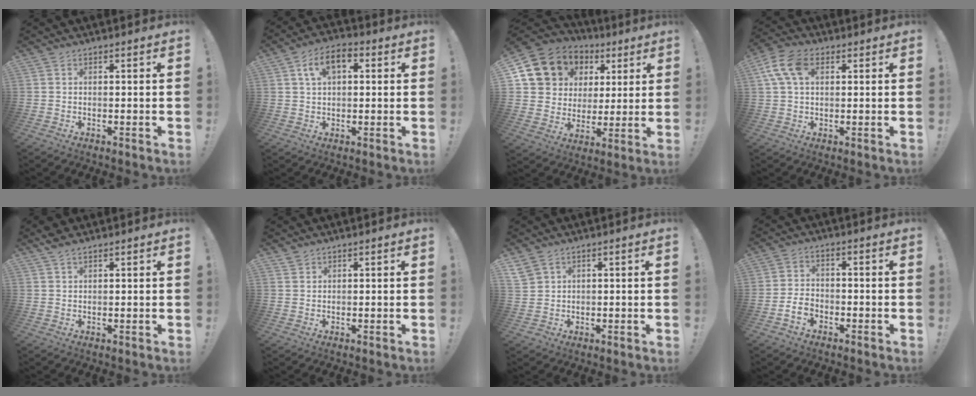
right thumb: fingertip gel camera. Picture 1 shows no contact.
{"total": 8.5, "force": [2.9, 5.0, 6.2], "torque": [-0.104, 0.012, 0.053]}
{"total": 12.4, "force": [6.2, 10.2, 3.3], "torque": [-0.056, -0.035, 0.137]}
{"total": 10.8, "force": [3.4, 6.8, 7.7], "torque": [-0.154, 0.007, 0.069]}
{"total": 2.9, "force": [2.2, 1.0, 1.5], "torque": [-0.025, -0.009, 0.041]}
{"total": 1.3, "force": [1.2, 0.6, 0.1], "torque": [0.001, -0.003, 0.023]}
{"total": 4.4, "force": [2.6, 3.3, 1.3], "torque": [-0.022, -0.007, 0.053]}
{"total": 5.2, "force": [-2.9, 3.4, 2.7], "torque": [-0.047, 0.009, -0.053]}